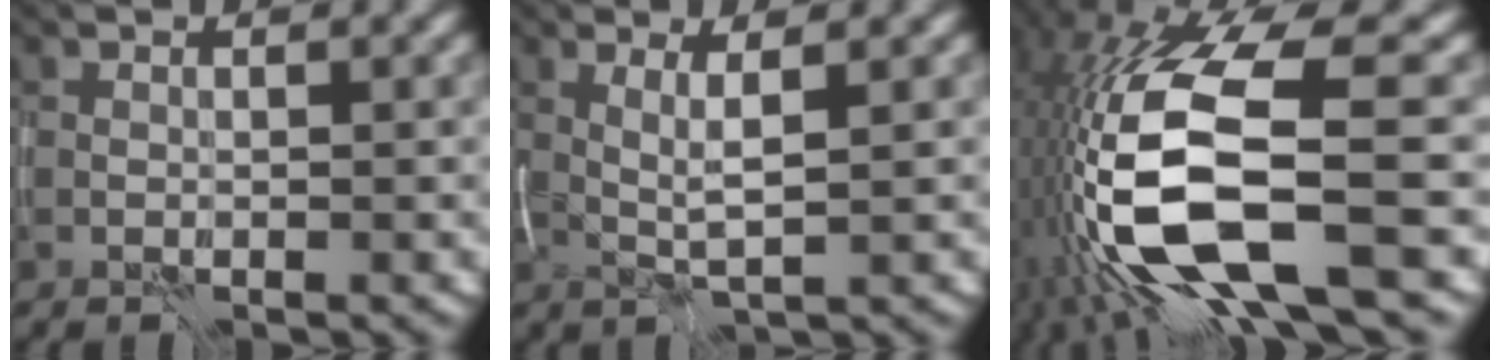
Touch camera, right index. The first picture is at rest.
{"total": 2.6, "force": [0.7, 0.4, 2.5], "torque": [-0.046, -0.007, 0.016]}
{"total": 15.9, "force": [-5.2, 5.1, 14.1], "torque": [-0.284, -0.029, -0.082]}